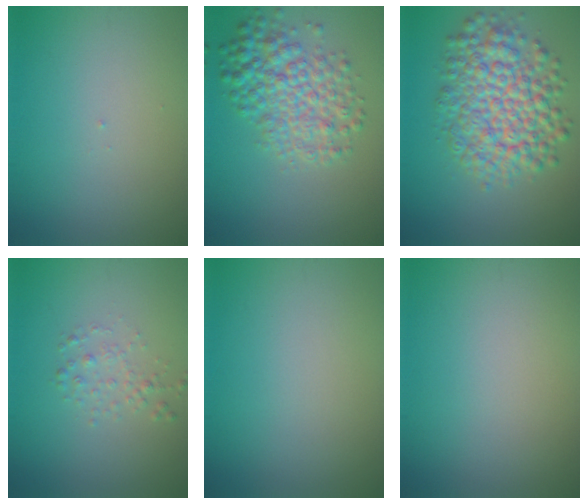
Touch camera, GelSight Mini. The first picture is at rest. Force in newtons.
{"total": 5.6, "press": 5.6, "slide": 0.1}
{"total": 7.8, "press": 7.8, "slide": 0.2}
{"total": 1.4, "press": 1.4, "slide": 0.1}
{"total": 0.0}
{"total": 0.0}